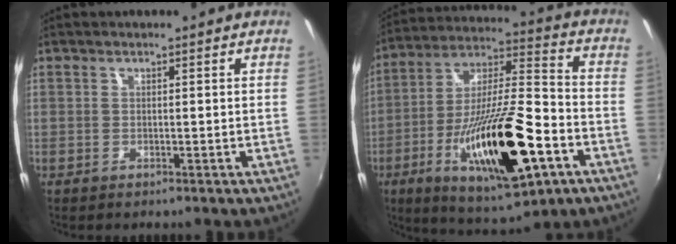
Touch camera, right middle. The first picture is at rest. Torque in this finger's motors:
{"motor_torque": [1.92, -0.22, 0.84, 0.21]}